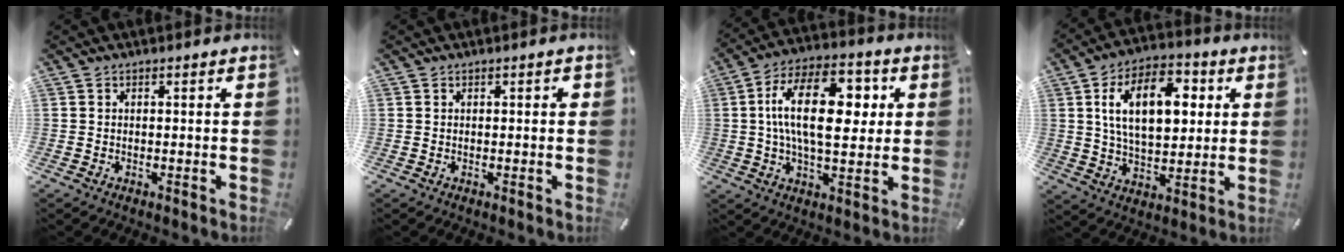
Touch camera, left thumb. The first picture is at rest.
{"total": 0.7, "force": [0.1, 0.5, 0.4], "torque": [-0.008, 0.004, 0.001]}
{"total": 19.2, "force": [3.2, 10.2, 15.9], "torque": [-0.285, 0.003, 0.045]}
{"total": 16.6, "force": [4.5, 9.8, 12.6], "torque": [-0.226, 0.007, 0.074]}